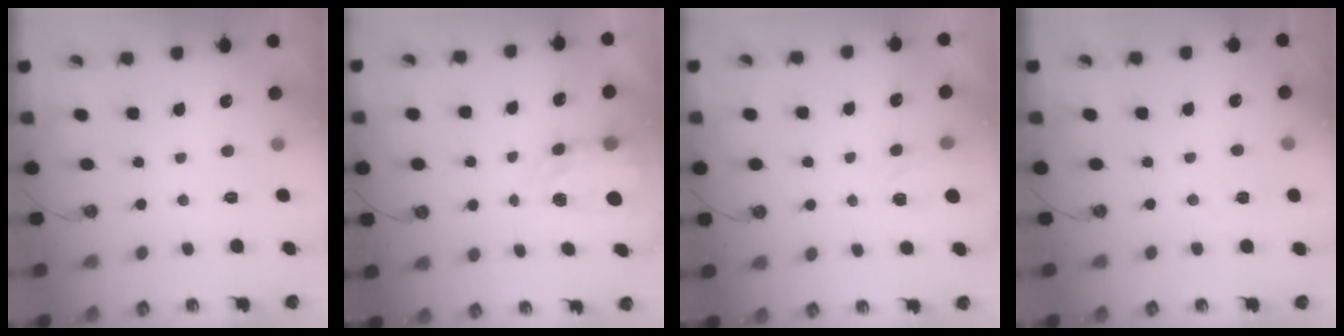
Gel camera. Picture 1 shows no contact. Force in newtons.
{"total": 4.5, "press": 4.5, "slide": 0.3}
{"total": 3.5, "press": 3.5, "slide": 0.4}
{"total": 5.1, "press": 5.1, "slide": 0.5}